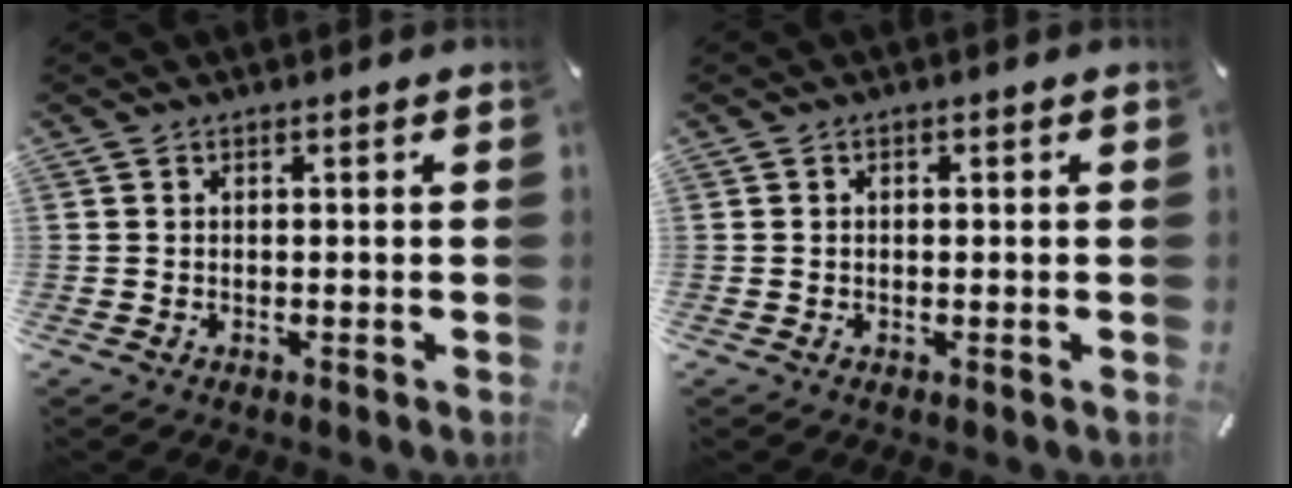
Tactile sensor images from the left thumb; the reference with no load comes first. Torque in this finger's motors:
{"motor_torque": [-0.26, -0.67, 0.02, 0.20, 0.02]}